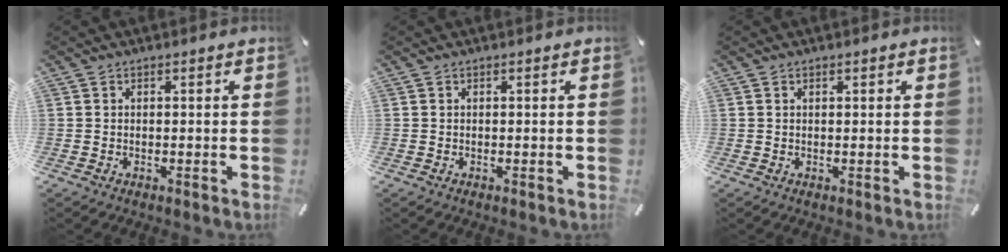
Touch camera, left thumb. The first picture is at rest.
{"total": 0.0}
{"total": 0.6, "force": [0.5, 0.2, 0.3], "torque": [-0.006, 0.001, 0.009]}